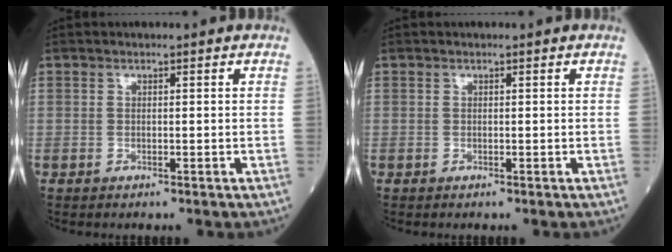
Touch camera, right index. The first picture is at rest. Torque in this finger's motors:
{"motor_torque": [0.00, 0.00, 0.00, 0.00]}